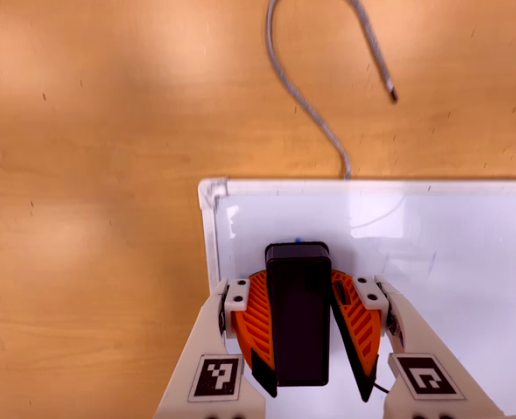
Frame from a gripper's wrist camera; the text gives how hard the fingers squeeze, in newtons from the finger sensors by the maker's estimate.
{"total": 13.0, "left": 15.4, "right": 10.6}